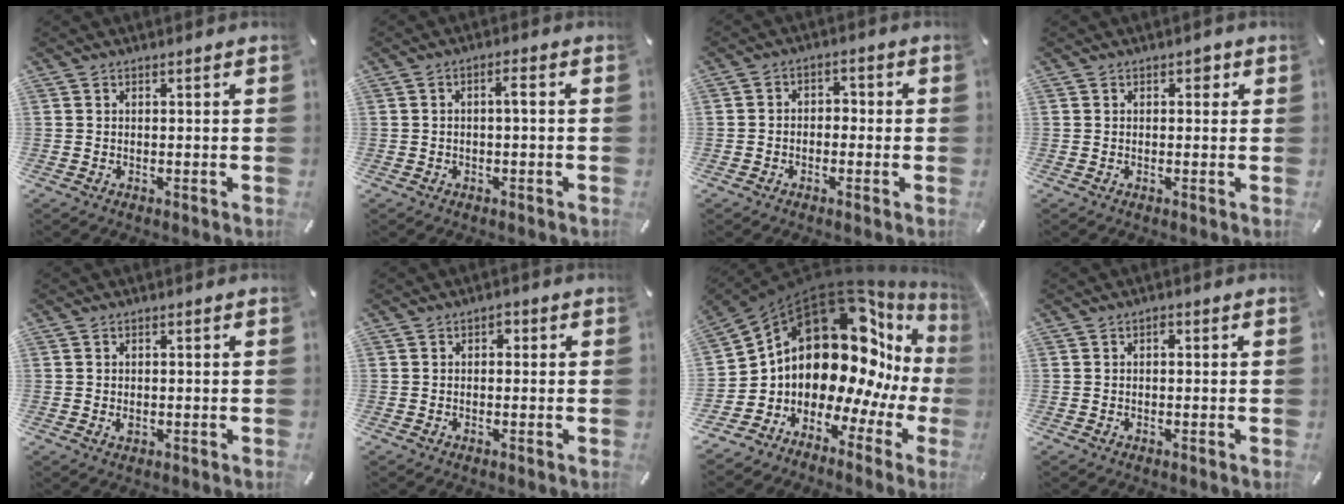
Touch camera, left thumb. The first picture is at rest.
{"total": 2.5, "force": [-0.2, 0.8, 2.4], "torque": [-0.046, 0.008, -0.008]}
{"total": 3.2, "force": [-2.2, 2.2, 0.9], "torque": [-0.015, 0.016, -0.044]}
{"total": 1.6, "force": [0.4, 1.3, 1.0], "torque": [-0.005, 0.003, 0.000]}
{"total": 1.3, "force": [-0.2, 0.9, 0.9], "torque": [-0.017, 0.002, -0.005]}
{"total": 1.3, "force": [-0.2, 1.1, 0.7], "torque": [-0.016, 0.008, -0.007]}
{"total": 20.8, "force": [7.5, 13.5, 14.0], "torque": [-0.224, -0.093, 0.138]}
{"total": 0.9, "force": [0.0, 0.6, 0.6], "torque": [-0.012, 0.005, -0.001]}